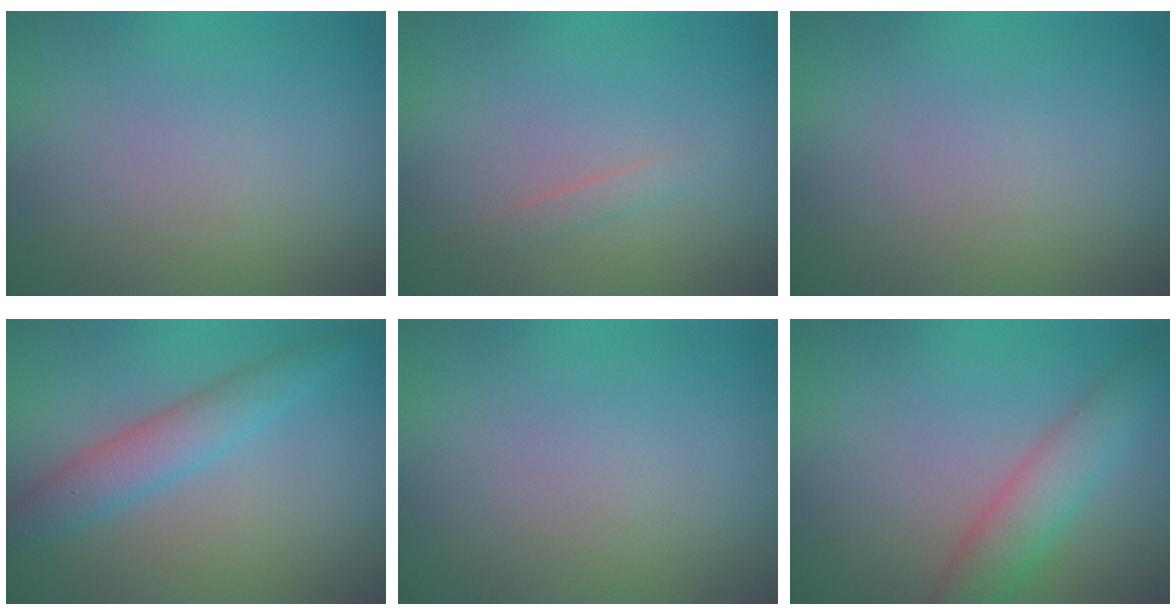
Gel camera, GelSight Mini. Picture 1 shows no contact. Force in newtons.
{"total": 0.9, "press": 0.9, "slide": 0.0}
{"total": 0.0}
{"total": 3.6, "press": 3.6, "slide": 0.1}
{"total": 0.0}
{"total": 4.2, "press": 4.2, "slide": 0.2}